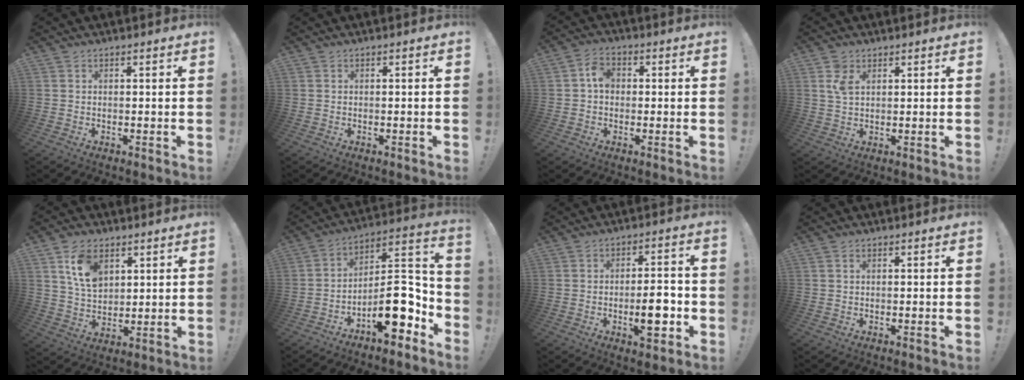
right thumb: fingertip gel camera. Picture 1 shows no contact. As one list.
[{"total": 0.0}, {"total": 5.1, "force": [-0.1, 3.8, 3.4], "torque": [-0.053, 0.013, -0.002]}, {"total": 4.2, "force": [1.8, 2.4, 2.8], "torque": [-0.048, 0.000, 0.031]}, {"total": 11.4, "force": [5.3, 7.8, 6.4], "torque": [-0.105, -0.009, 0.103]}, {"total": 15.2, "force": [-6.7, 6.8, 11.8], "torque": [-0.153, 0.039, -0.100]}, {"total": 8.7, "force": [-2.4, 3.5, 7.6], "torque": [-0.105, 0.010, -0.039]}, {"total": 0.6, "force": [0.3, 0.5, 0.4], "torque": [-0.015, 0.005, 0.006]}]